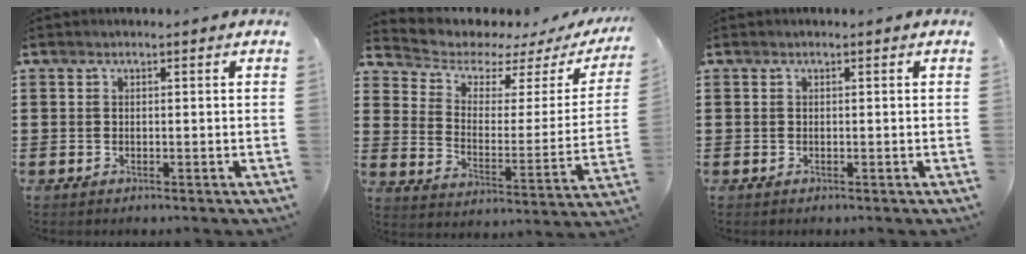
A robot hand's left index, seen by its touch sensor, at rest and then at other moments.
{"total": 4.2, "force": [3.5, 2.0, 1.1], "torque": [-0.050, -0.026, 0.055]}
{"total": 0.0}